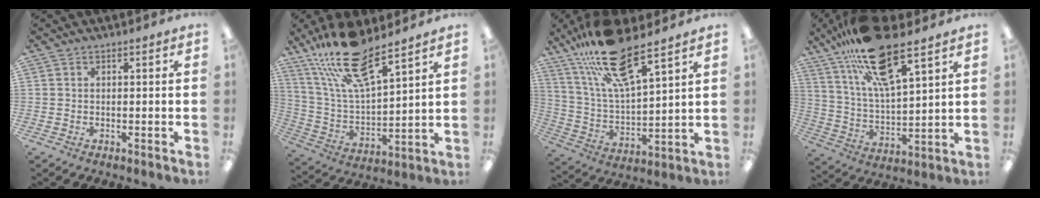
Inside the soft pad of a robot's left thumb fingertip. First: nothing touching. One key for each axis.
{"total": 18.7, "fx": 14.0, "fy": 5.3, "fz": 11.2, "tx": -0.226, "ty": -0.070, "tz": 0.244}
{"total": 19.5, "fx": 14.1, "fy": 4.9, "fz": 12.5, "tx": -0.246, "ty": -0.067, "tz": 0.244}
{"total": 19.9, "fx": 13.9, "fy": 5.2, "fz": 13.2, "tx": -0.240, "ty": -0.069, "tz": 0.235}